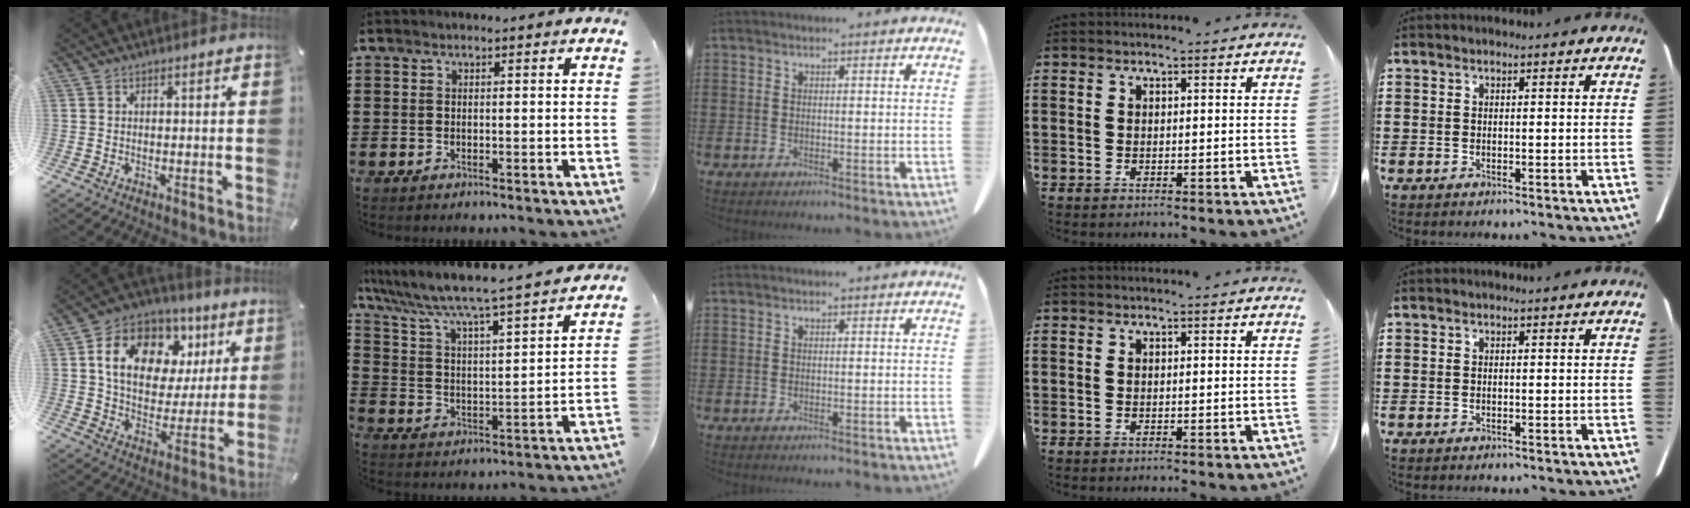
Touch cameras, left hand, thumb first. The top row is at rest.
{"thumb": {"total": 15.5, "force": [6.5, 11.5, 8.0], "torque": [-0.133, -0.020, 0.120]}, "index": {"total": 5.6, "force": [5.2, -0.3, 2.1], "torque": [-0.069, -0.050, 0.076]}}